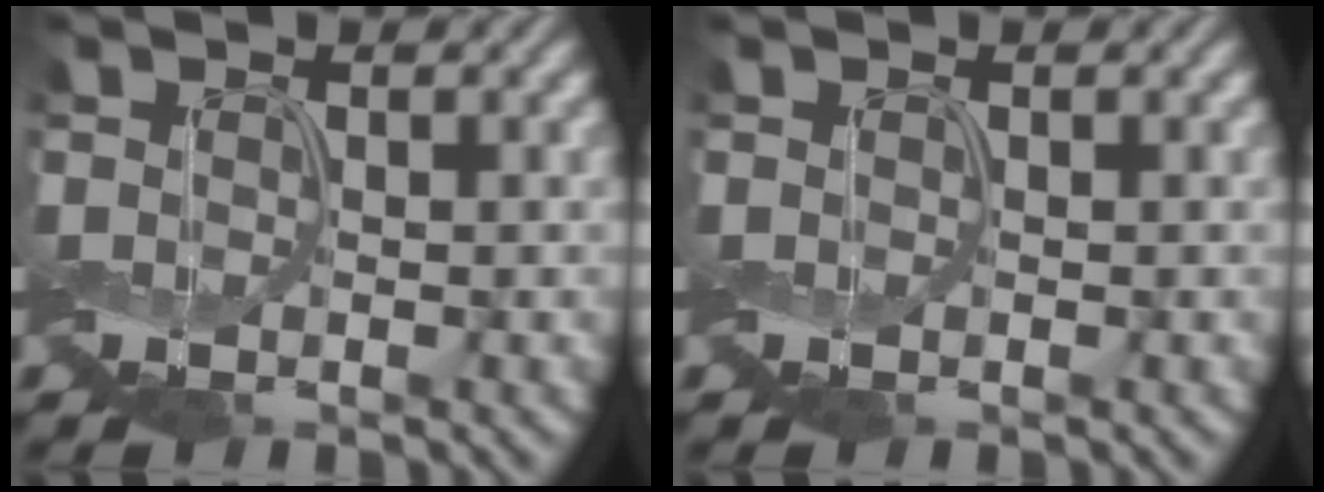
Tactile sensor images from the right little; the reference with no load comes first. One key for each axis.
{"total": 0.0}